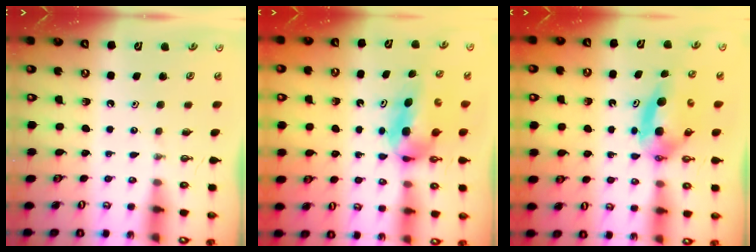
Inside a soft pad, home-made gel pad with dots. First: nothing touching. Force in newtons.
{"total": 6.6, "press": 5.0, "slide": 4.3}
{"total": 6.3, "press": 5.8, "slide": 2.3}